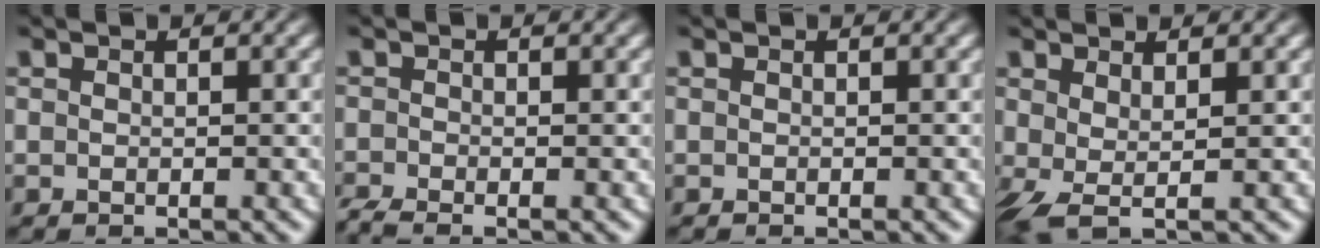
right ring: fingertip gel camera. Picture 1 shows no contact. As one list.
[{"total": 1.9, "force": [-1.7, 0.8, 0.6], "torque": [-0.005, -0.003, -0.030]}, {"total": 0.0}, {"total": 1.7, "force": [-0.1, 0.4, 1.6], "torque": [-0.046, -0.019, 0.012]}]